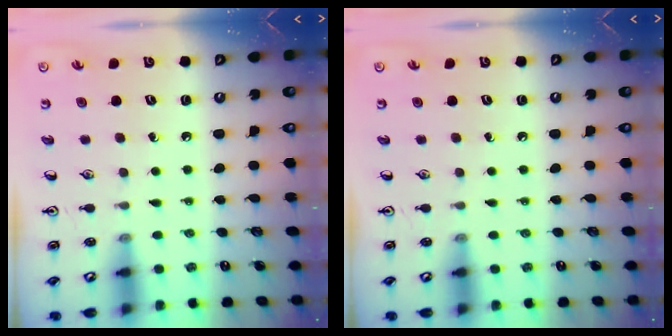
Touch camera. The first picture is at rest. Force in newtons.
{"total": 0.0}